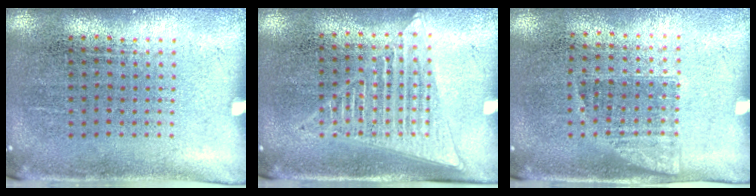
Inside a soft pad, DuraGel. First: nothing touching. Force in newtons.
{"total": 1.6, "press": 1.5, "slide": 0.6}
{"total": 1.0, "press": 0.8, "slide": 0.5}